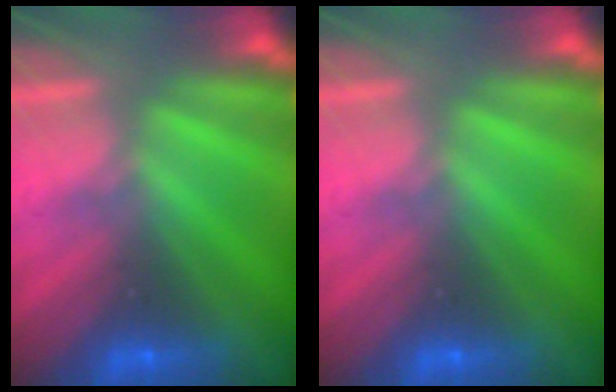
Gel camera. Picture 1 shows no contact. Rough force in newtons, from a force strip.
{"total": 0.0}